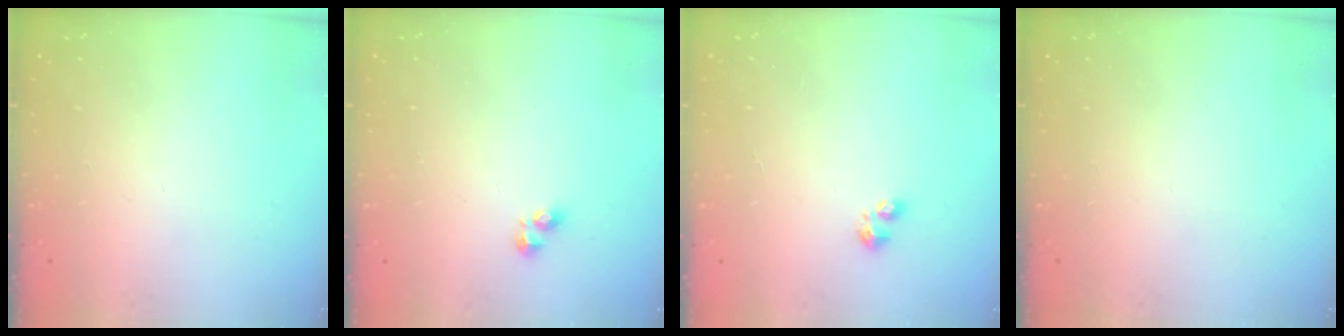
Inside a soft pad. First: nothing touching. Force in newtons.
{"total": 2.8, "press": 2.8, "slide": 0.3}
{"total": 2.4, "press": 2.3, "slide": 0.6}
{"total": 0.0}